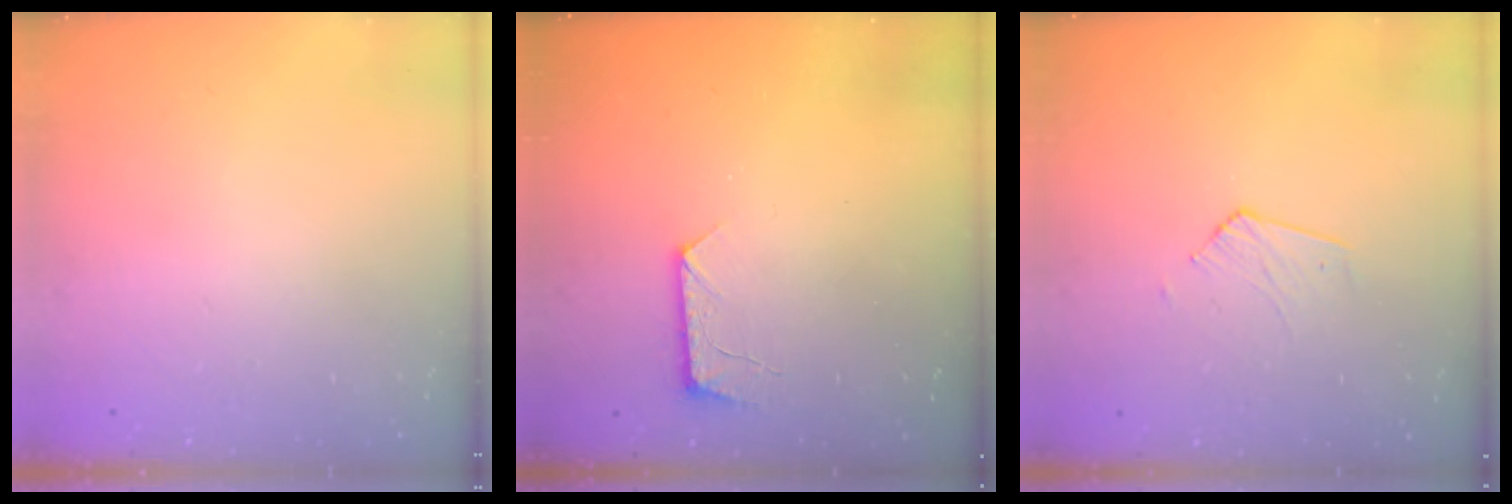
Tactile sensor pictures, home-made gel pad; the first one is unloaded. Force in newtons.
{"total": 7.4, "press": 7.4, "slide": 0.6}
{"total": 2.7, "press": 2.7, "slide": 0.2}